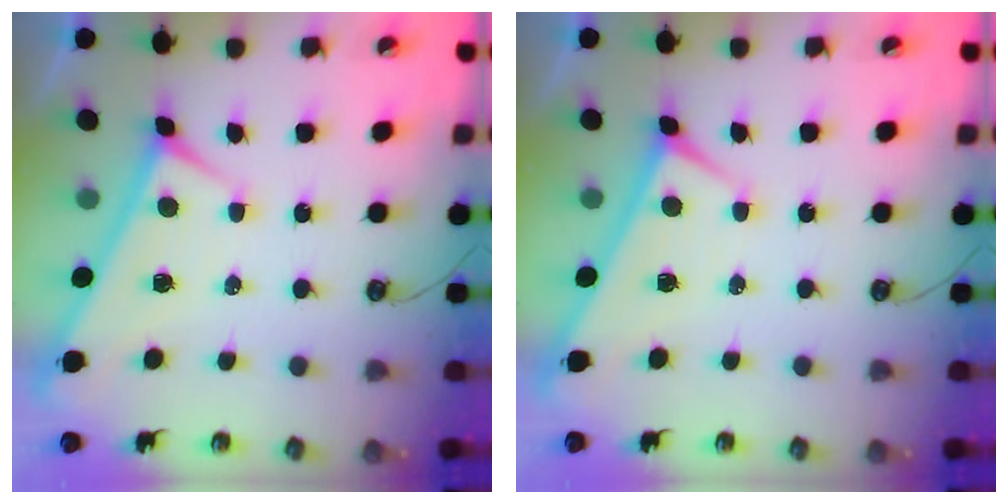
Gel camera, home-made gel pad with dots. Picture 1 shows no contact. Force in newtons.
{"total": 0.0}